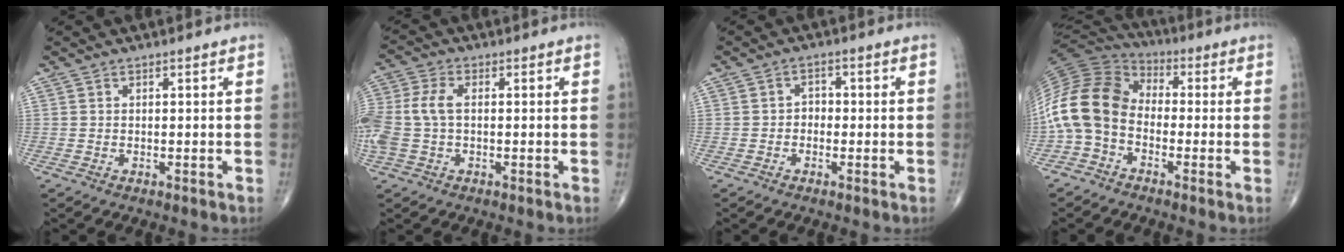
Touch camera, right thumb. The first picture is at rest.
{"total": 9.3, "force": [-0.1, 5.7, 7.3], "torque": [-0.198, 0.017, -0.001]}
{"total": 2.2, "force": [-0.6, 1.8, 1.0], "torque": [0.002, 0.010, -0.018]}
{"total": 14.5, "force": [-3.1, 10.3, 9.7], "torque": [-0.193, 0.054, -0.077]}